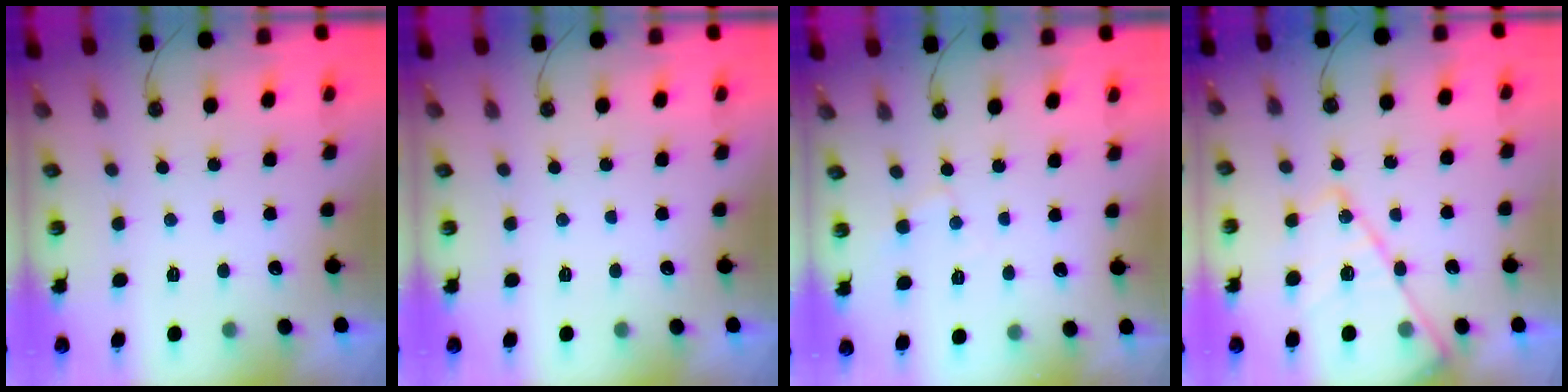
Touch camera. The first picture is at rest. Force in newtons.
{"total": 0.0}
{"total": 4.2, "press": 4.1, "slide": 0.7}
{"total": 16.2, "press": 16.2, "slide": 1.2}